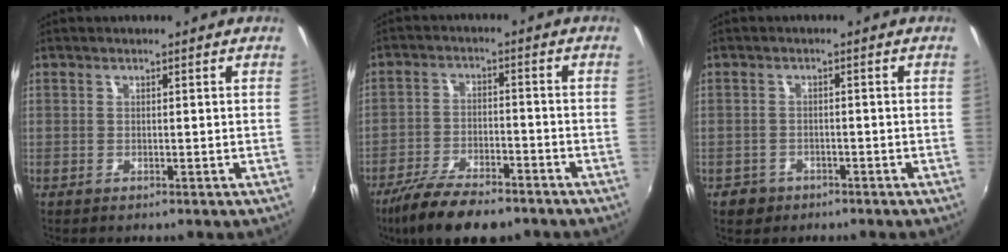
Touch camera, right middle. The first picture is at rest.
{"total": 13.1, "force": [-10.2, 4.1, 7.2], "torque": [-0.158, -0.031, -0.176]}
{"total": 3.4, "force": [-2.1, 2.6, 0.7], "torque": [-0.027, -0.001, -0.032]}